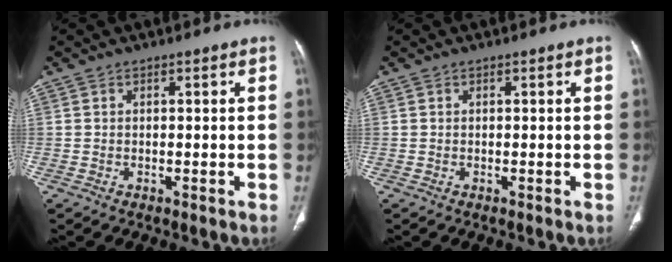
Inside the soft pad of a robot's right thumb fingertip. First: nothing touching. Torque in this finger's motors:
{"motor_torque": [0.02, 0.02, -0.01, 0.01, 0.00]}